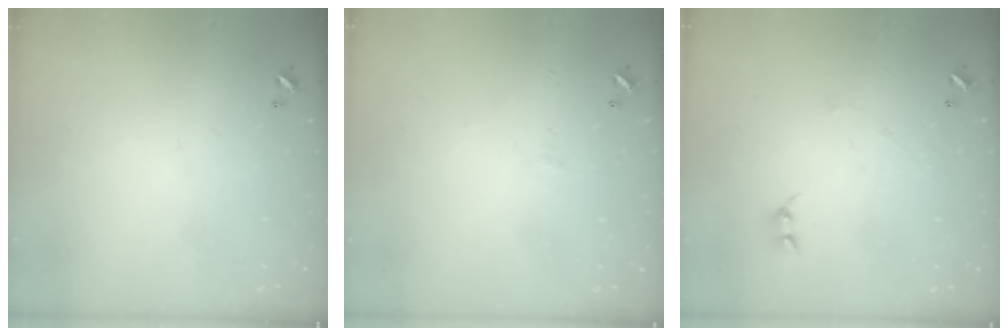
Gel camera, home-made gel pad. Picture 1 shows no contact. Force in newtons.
{"total": 0.6, "press": 0.4, "slide": 0.5}
{"total": 0.9, "press": 0.8, "slide": 0.4}